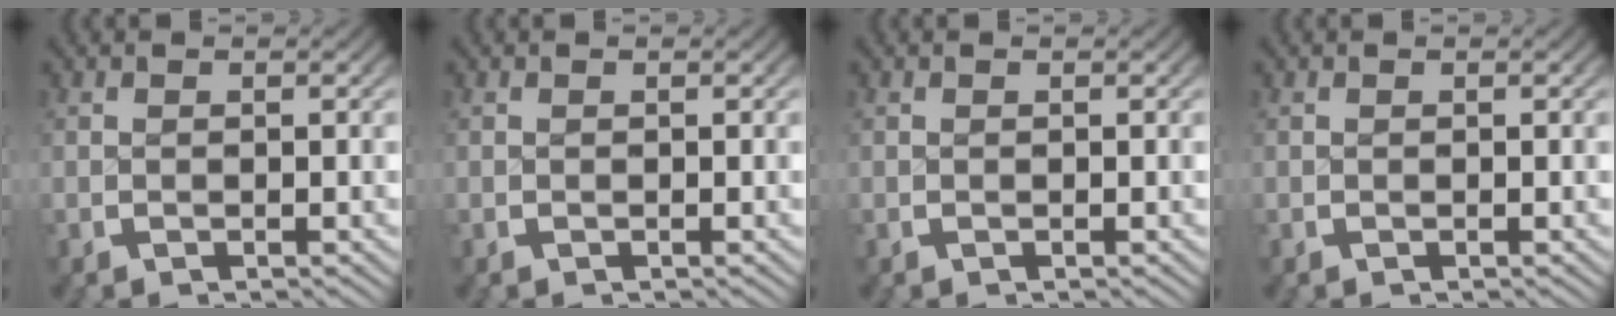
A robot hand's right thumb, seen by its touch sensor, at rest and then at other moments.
{"total": 0.0}
{"total": 0.0}
{"total": 0.0}